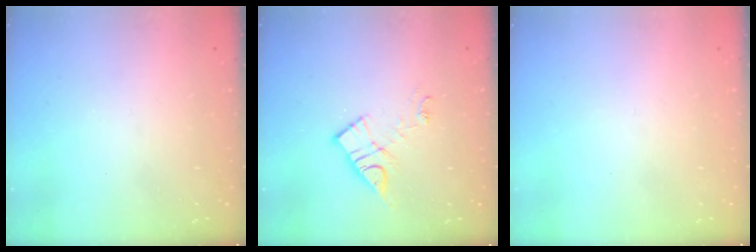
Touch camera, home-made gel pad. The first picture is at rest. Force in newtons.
{"total": 9.8, "press": 9.7, "slide": 0.6}
{"total": 1.6, "press": 1.5, "slide": 0.1}